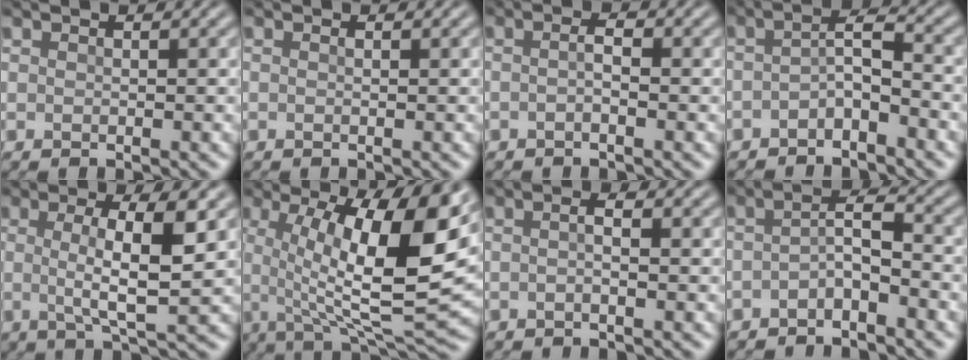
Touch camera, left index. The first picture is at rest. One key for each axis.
{"total": 0.0}
{"total": 1.3, "fx": -0.6, "fy": 0.2, "fz": 1.2, "tx": -0.026, "ty": 0.000, "tz": -0.015}
{"total": 2.8, "fx": -1.7, "fy": 0.7, "fz": 2.0, "tx": -0.040, "ty": 0.009, "tz": -0.039}
{"total": 6.2, "fx": 0.4, "fy": 1.3, "fz": 6.0, "tx": -0.097, "ty": 0.000, "tz": 0.001}
{"total": 13.7, "fx": 2.0, "fy": 3.7, "fz": 13.1, "tx": -0.193, "ty": -0.010, "tz": 0.027}
{"total": 1.5, "fx": -0.2, "fy": 0.3, "fz": 1.5, "tx": -0.022, "ty": -0.007, "tz": -0.014}
{"total": 2.7, "fx": -1.6, "fy": 0.7, "fz": 2.1, "tx": -0.040, "ty": 0.008, "tz": -0.038}